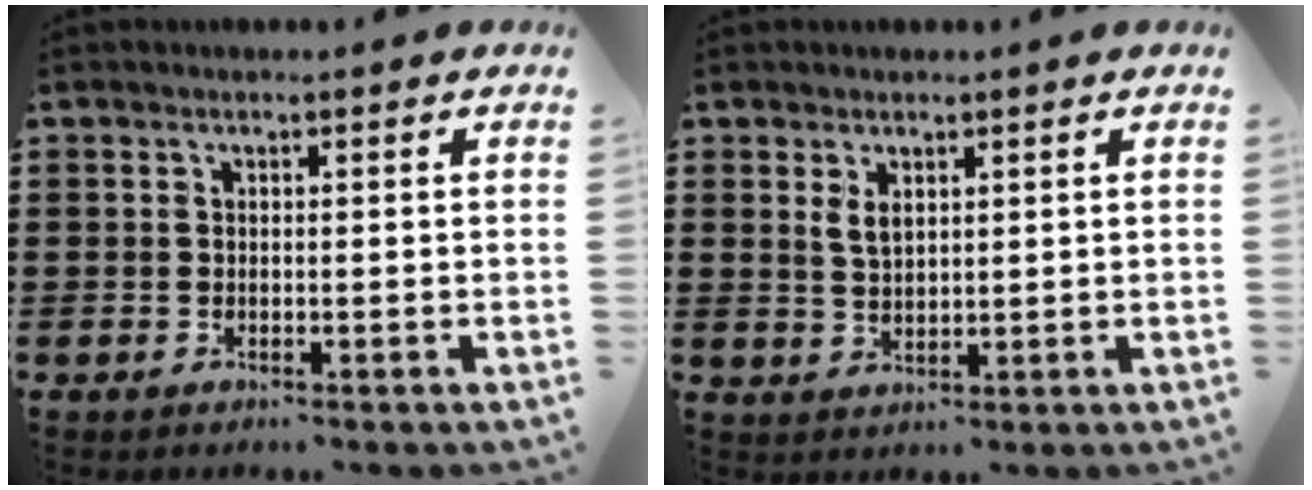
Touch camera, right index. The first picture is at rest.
{"total": 2.5, "force": [1.3, 1.3, 1.7], "torque": [-0.038, 0.003, 0.025]}